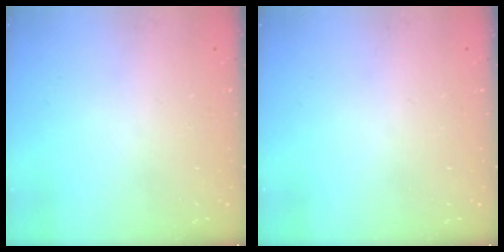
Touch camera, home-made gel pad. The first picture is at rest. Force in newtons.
{"total": 0.0}